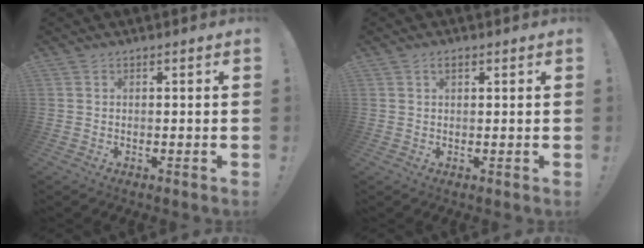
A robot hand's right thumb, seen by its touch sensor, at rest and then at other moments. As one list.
[{"total": 1.7, "force": [0.9, 0.9, 1.1], "torque": [-0.023, 0.003, 0.015]}]